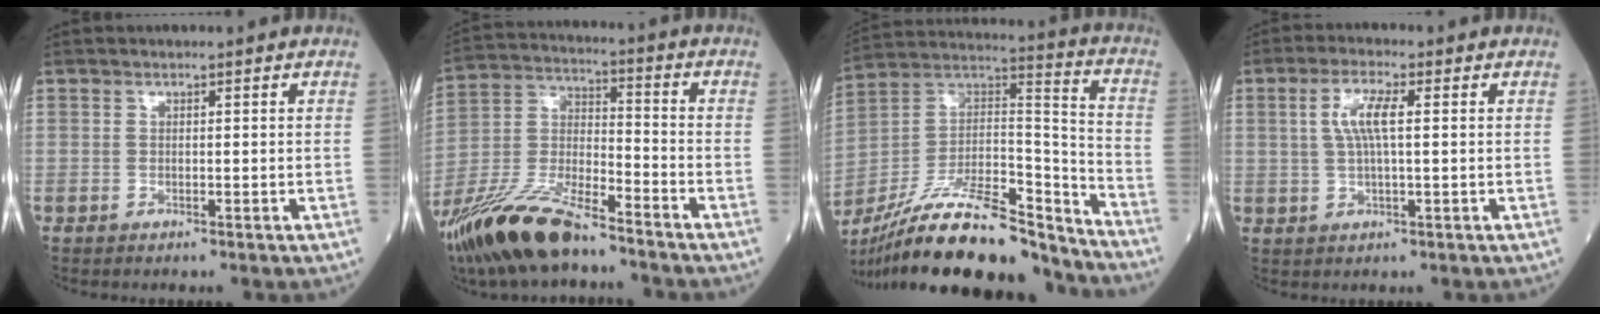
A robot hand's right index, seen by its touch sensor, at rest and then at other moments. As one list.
[{"total": 17.8, "force": [-13.5, 4.1, 10.8], "torque": [-0.238, -0.028, -0.256]}, {"total": 25.1, "force": [-20.9, 4.6, 13.2], "torque": [-0.225, 0.010, -0.356]}, {"total": 5.2, "force": [1.1, 0.9, 5.0], "torque": [-0.105, 0.007, 0.022]}]